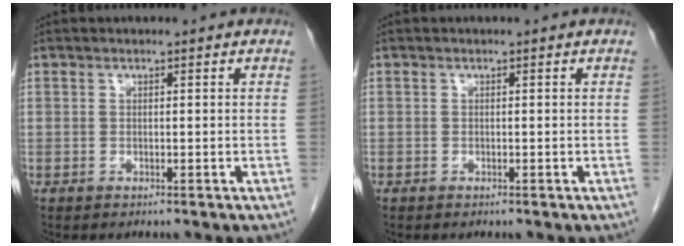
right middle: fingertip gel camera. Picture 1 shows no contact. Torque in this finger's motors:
{"motor_torque": [0.04, 0.02, -0.10, -0.21]}